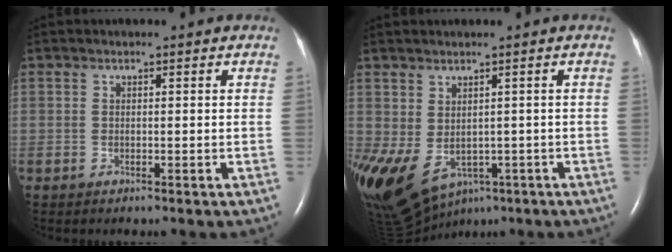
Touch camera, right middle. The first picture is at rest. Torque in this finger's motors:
{"motor_torque": [1.30, -0.66, 1.06, 0.21]}